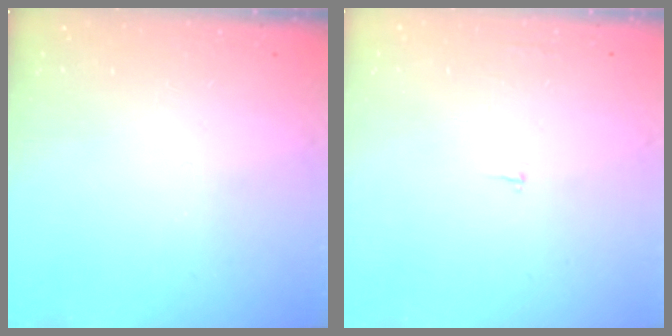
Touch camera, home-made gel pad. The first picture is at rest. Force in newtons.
{"total": 2.1, "press": 2.1, "slide": 0.2}